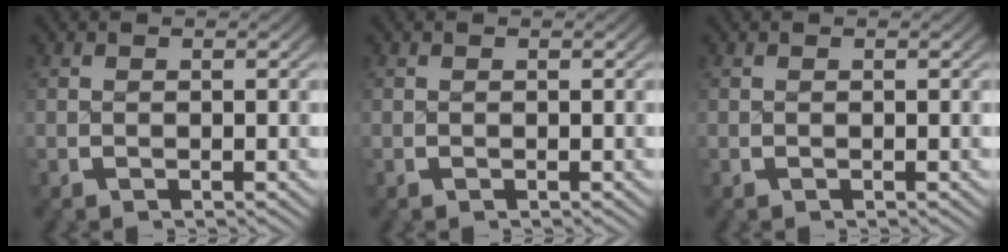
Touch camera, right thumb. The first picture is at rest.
{"total": 0.0}
{"total": 0.0}